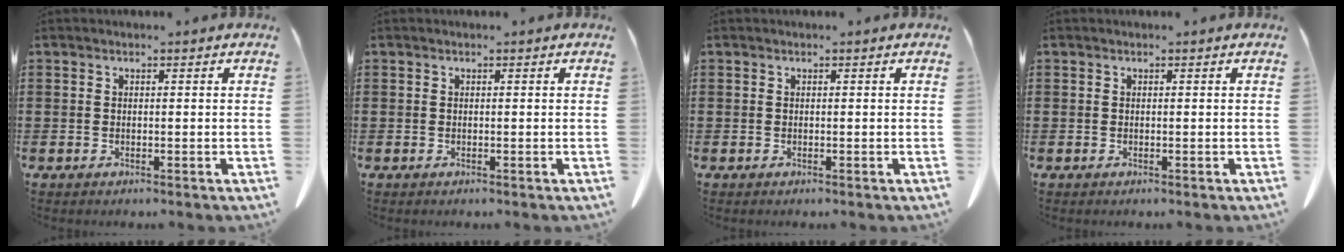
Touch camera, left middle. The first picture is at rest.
{"total": 0.0}
{"total": 0.0}
{"total": 0.0}